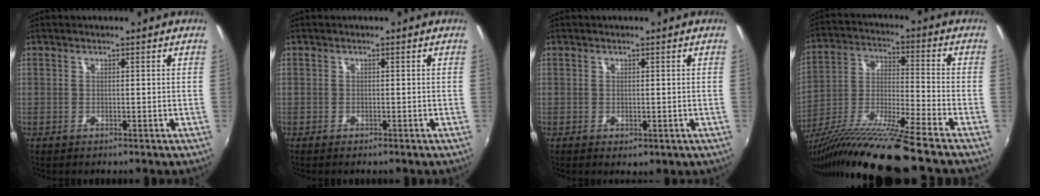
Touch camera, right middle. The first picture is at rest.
{"total": 0.9, "force": [-0.8, 0.3, 0.4], "torque": [-0.011, -0.003, -0.014]}
{"total": 1.7, "force": [-0.5, 1.1, 1.1], "torque": [-0.018, -0.007, -0.005]}
{"total": 17.6, "force": [-13.8, -1.4, 10.7], "torque": [-0.200, -0.037, -0.252]}